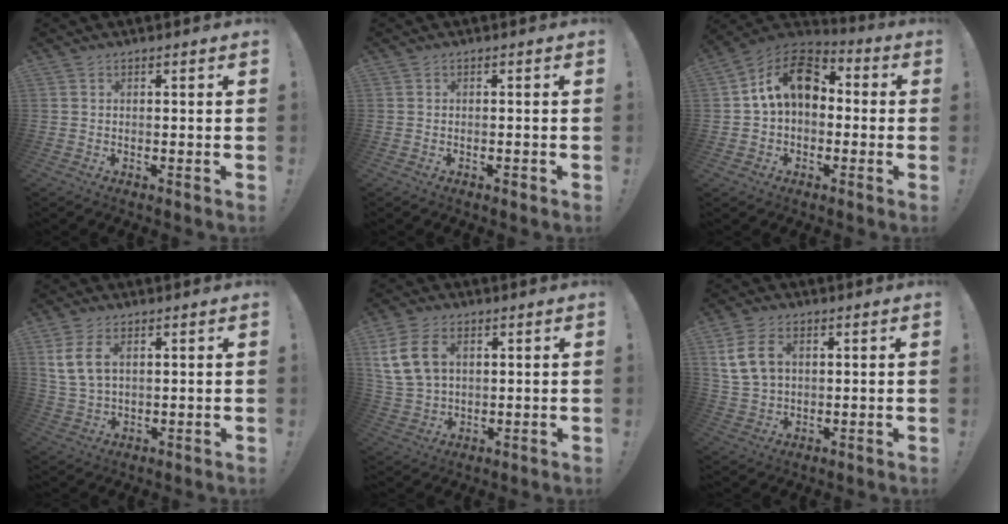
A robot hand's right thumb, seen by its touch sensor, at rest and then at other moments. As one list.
[{"total": 0.7, "force": [-0.5, 0.2, 0.5], "torque": [-0.010, 0.003, -0.008]}, {"total": 15.3, "force": [3.4, 10.2, 10.9], "torque": [-0.175, 0.014, 0.063]}, {"total": 8.0, "force": [3.4, 4.4, 5.8], "torque": [-0.114, -0.008, 0.065]}, {"total": 12.8, "force": [4.4, 8.6, 8.4], "torque": [-0.167, -0.002, 0.090]}, {"total": 10.3, "force": [3.4, 7.0, 6.7], "torque": [-0.123, 0.001, 0.068]}]